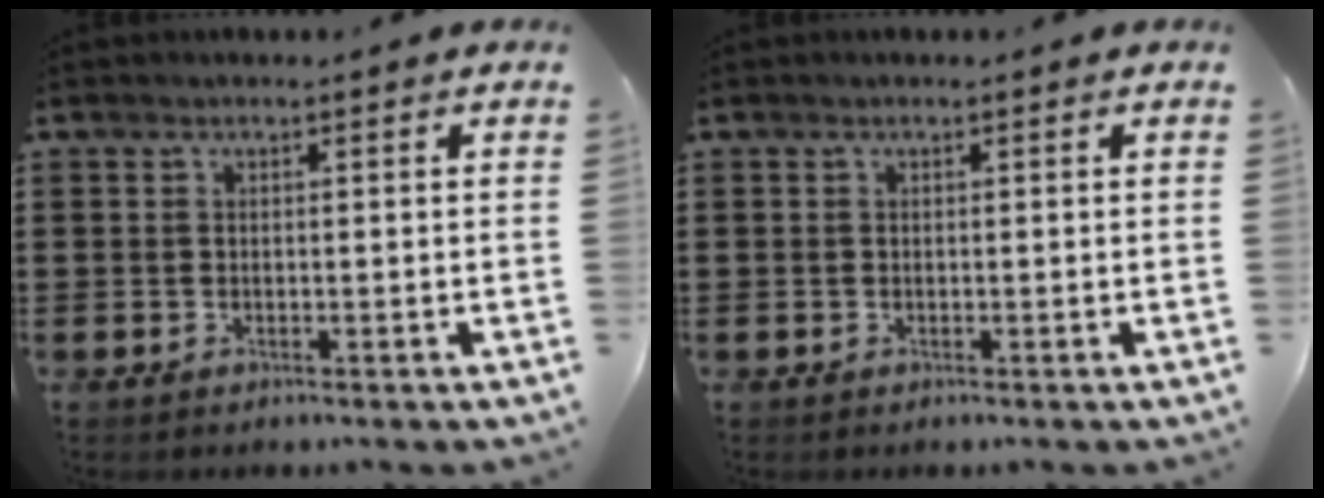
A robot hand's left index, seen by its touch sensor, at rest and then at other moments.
{"total": 0.0}